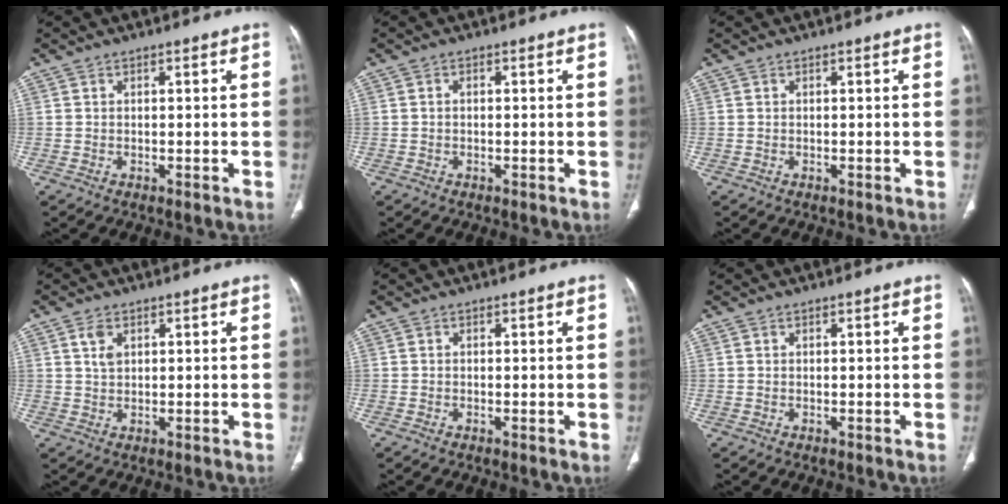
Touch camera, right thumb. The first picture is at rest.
{"total": 0.6, "force": [-0.1, 0.4, 0.4], "torque": [-0.006, 0.001, -0.005]}
{"total": 0.0}
{"total": 2.8, "force": [1.2, 1.7, 1.9], "torque": [-0.034, -0.001, 0.027]}
{"total": 0.5, "force": [-0.2, 0.3, 0.4], "torque": [-0.007, -0.002, -0.005]}
{"total": 0.0}